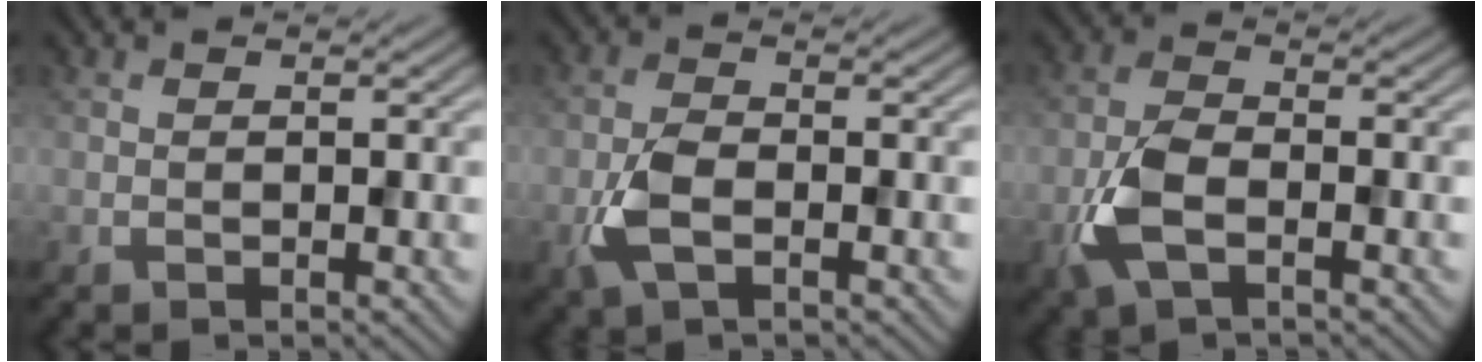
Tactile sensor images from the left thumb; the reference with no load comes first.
{"total": 4.1, "force": [-1.5, 2.2, 3.2], "torque": [-0.076, 0.000, -0.037]}
{"total": 5.4, "force": [-2.0, 2.7, 4.2], "torque": [-0.101, -0.001, -0.051]}